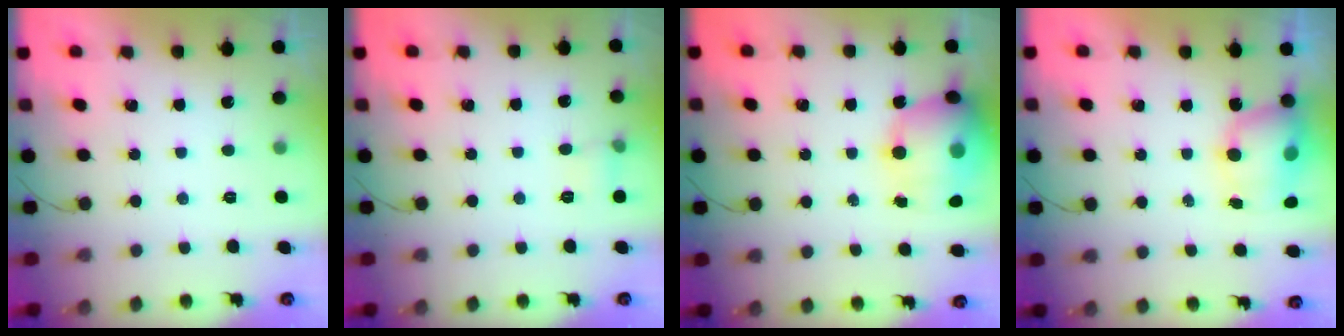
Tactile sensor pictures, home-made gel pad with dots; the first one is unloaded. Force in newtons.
{"total": 4.8, "press": 4.7, "slide": 1.2}
{"total": 19.6, "press": 19.0, "slide": 4.5}
{"total": 8.5, "press": 8.4, "slide": 1.2}